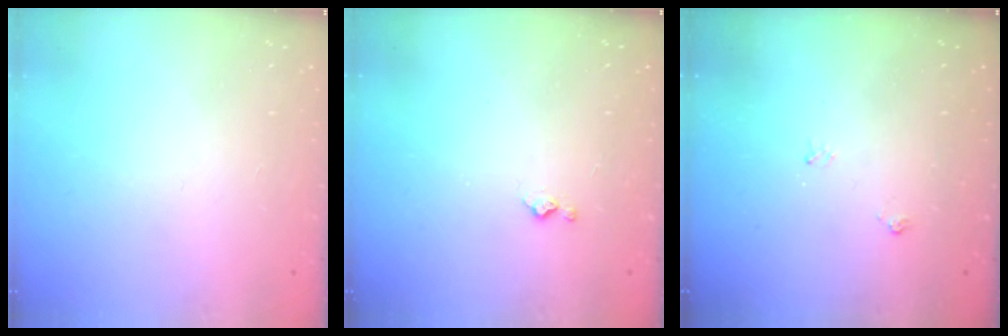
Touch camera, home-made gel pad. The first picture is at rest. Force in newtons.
{"total": 2.9, "press": 2.9, "slide": 0.5}
{"total": 4.4, "press": 4.3, "slide": 0.6}